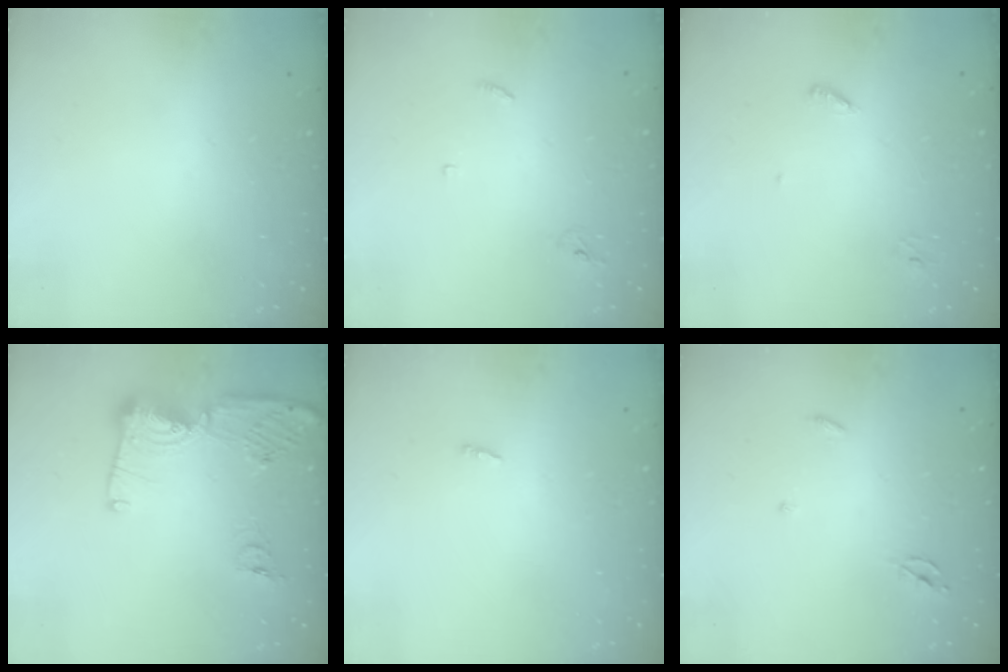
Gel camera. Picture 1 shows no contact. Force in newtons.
{"total": 2.9, "press": 2.9, "slide": 0.2}
{"total": 3.4, "press": 3.4, "slide": 0.3}
{"total": 14.2, "press": 14.1, "slide": 1.6}
{"total": 1.9, "press": 1.9, "slide": 0.2}
{"total": 2.3, "press": 2.3, "slide": 0.1}